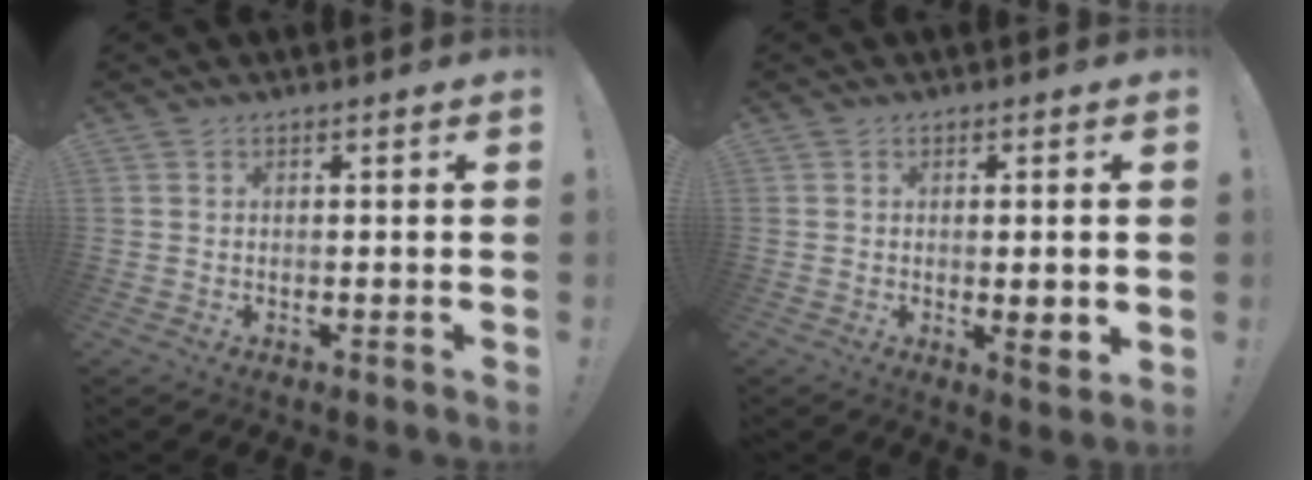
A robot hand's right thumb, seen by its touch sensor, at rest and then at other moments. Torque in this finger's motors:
{"motor_torque": [0.00, -0.01, 0.09, 0.05, 0.06]}